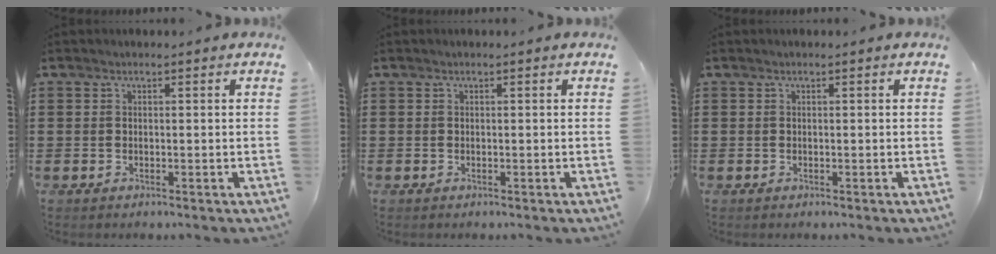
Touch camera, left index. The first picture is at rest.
{"total": 0.0}
{"total": 0.0}